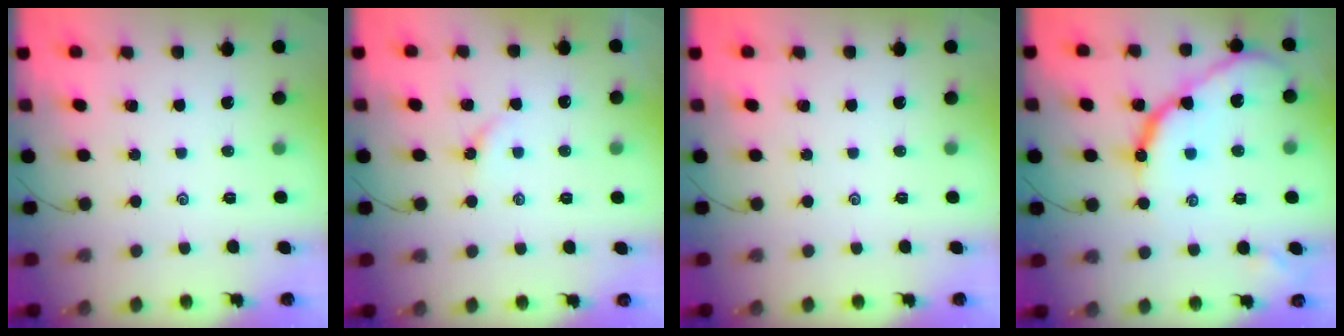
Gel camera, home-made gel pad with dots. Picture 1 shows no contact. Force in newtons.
{"total": 2.5, "press": 2.4, "slide": 0.6}
{"total": 0.0}
{"total": 13.7, "press": 13.6, "slide": 0.5}